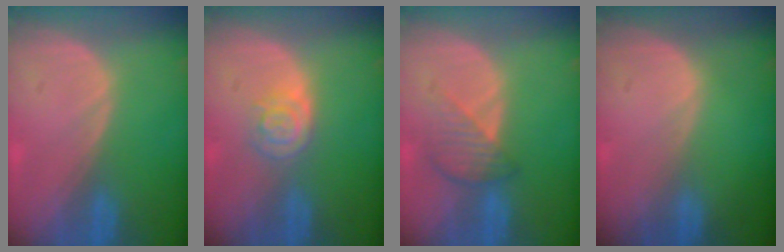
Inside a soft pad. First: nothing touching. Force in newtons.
{"total": 3.9, "press": 3.7, "slide": 1.2}
{"total": 4.3, "press": 4.0, "slide": 1.6}
{"total": 0.0}